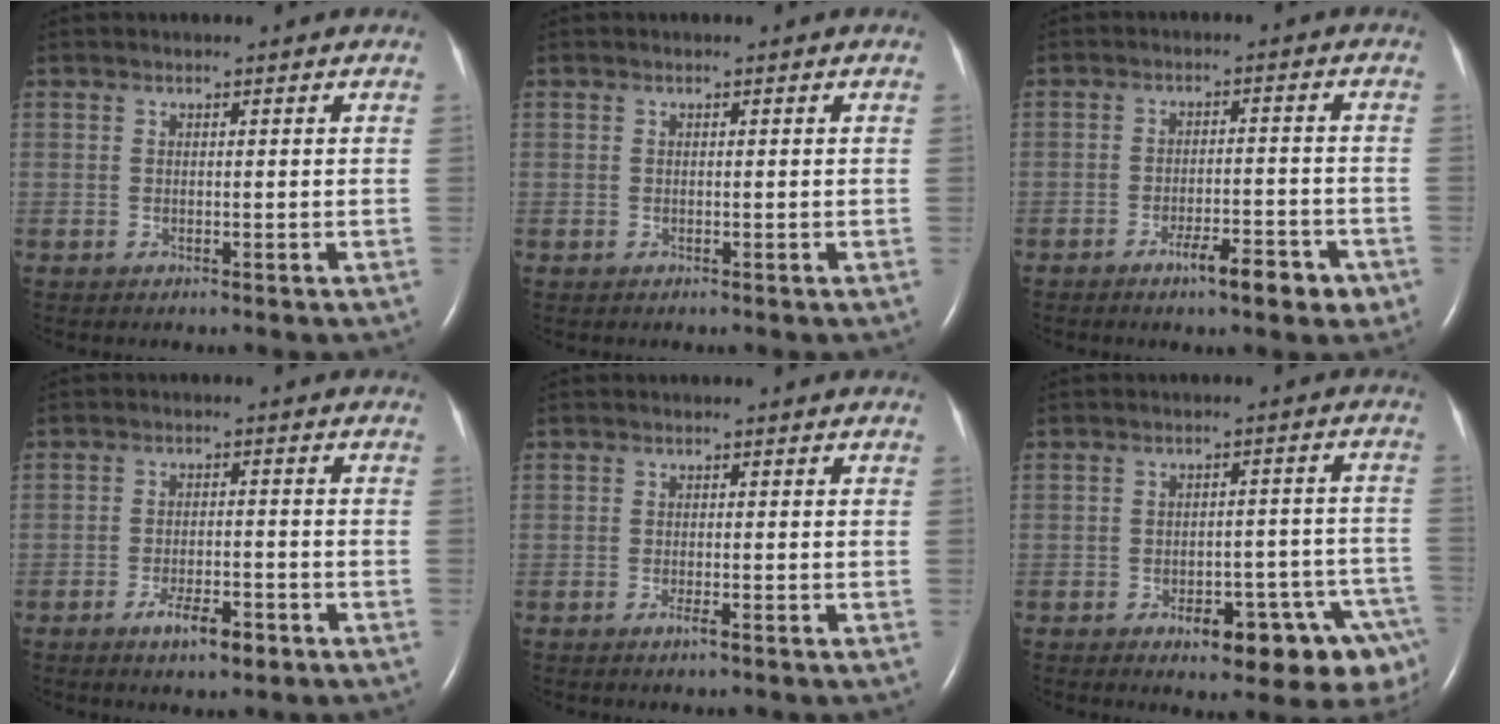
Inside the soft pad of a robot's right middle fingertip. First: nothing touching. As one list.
[{"total": 0.0}, {"total": 5.9, "force": [-3.6, 1.3, 4.5], "torque": [-0.069, 0.001, -0.051]}, {"total": 4.9, "force": [-3.0, 1.3, 3.6], "torque": [-0.070, -0.002, -0.045]}, {"total": 1.2, "force": [-0.8, 0.0, 0.9], "torque": [-0.024, -0.002, -0.012]}, {"total": 12.7, "force": [-7.8, 3.8, 9.2], "torque": [-0.051, 0.033, -0.094]}]